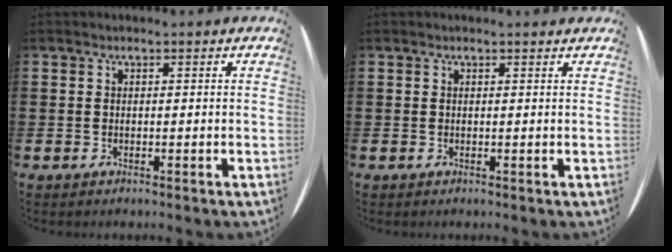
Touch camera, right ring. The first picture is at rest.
{"total": 0.0}